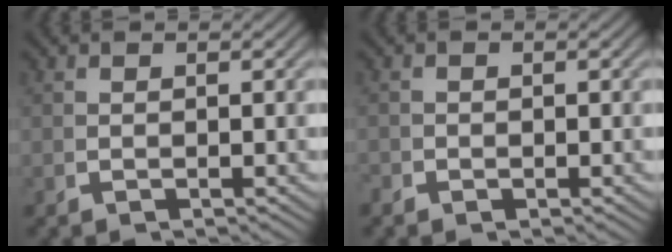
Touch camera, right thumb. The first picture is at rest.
{"total": 0.5, "force": [-0.4, 0.3, -0.1], "torque": [0.004, -0.004, -0.011]}